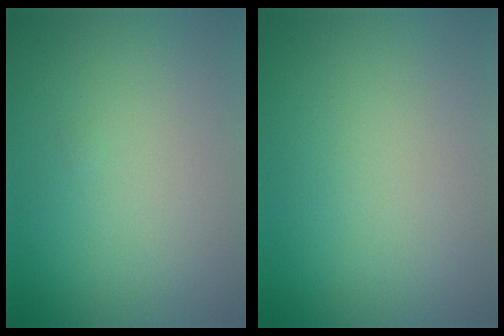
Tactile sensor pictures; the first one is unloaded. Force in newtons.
{"total": 0.0}